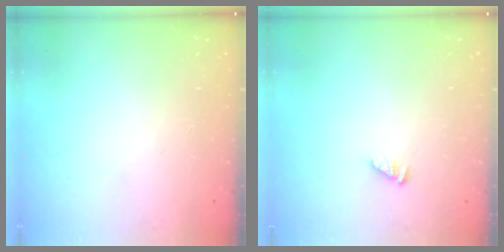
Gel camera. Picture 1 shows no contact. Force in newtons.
{"total": 2.5, "press": 2.5, "slide": 0.4}